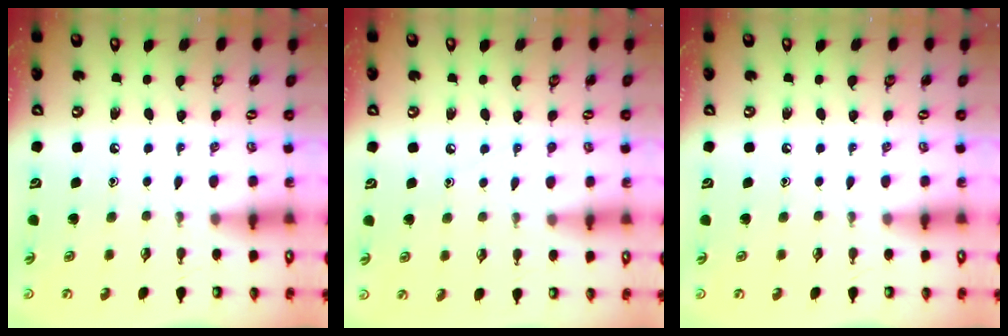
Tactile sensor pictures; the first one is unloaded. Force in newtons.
{"total": 4.6, "press": 4.5, "slide": 0.5}
{"total": 0.0}